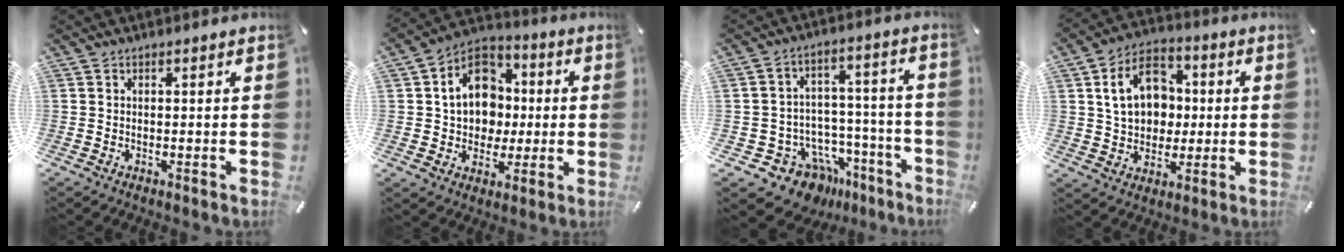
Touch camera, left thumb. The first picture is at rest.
{"total": 13.8, "force": [0.2, 12.1, 6.7], "torque": [-0.114, 0.017, 0.009]}
{"total": 13.0, "force": [-8.7, 8.8, 4.2], "torque": [-0.067, 0.051, -0.141]}
{"total": 14.0, "force": [2.0, 11.2, 8.0], "torque": [-0.141, 0.016, 0.039]}